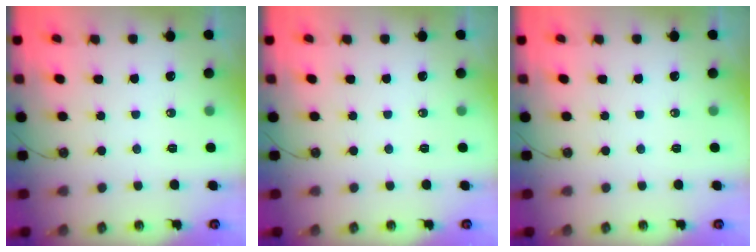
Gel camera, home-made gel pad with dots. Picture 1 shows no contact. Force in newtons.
{"total": 0.0}
{"total": 0.0}